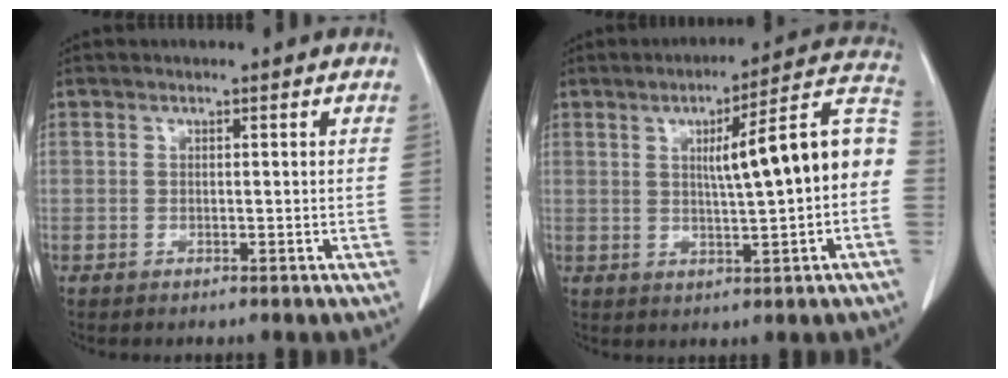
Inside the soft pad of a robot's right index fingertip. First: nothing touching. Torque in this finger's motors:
{"motor_torque": [0.55, 0.04, 0.31, 0.09]}